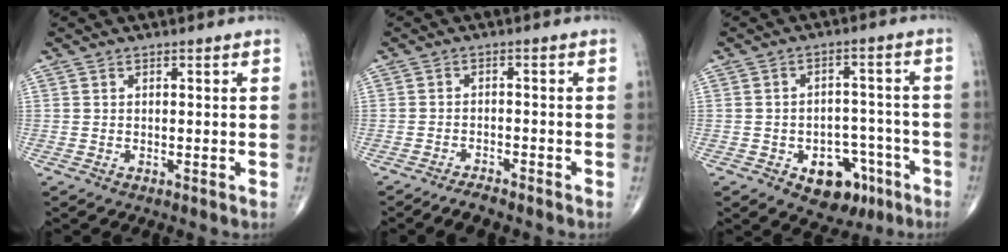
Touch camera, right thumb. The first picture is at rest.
{"total": 3.1, "force": [-2.8, 0.5, 1.2], "torque": [-0.032, 0.008, -0.050]}
{"total": 10.4, "force": [-5.1, 6.9, 5.9], "torque": [-0.043, 0.043, -0.062]}